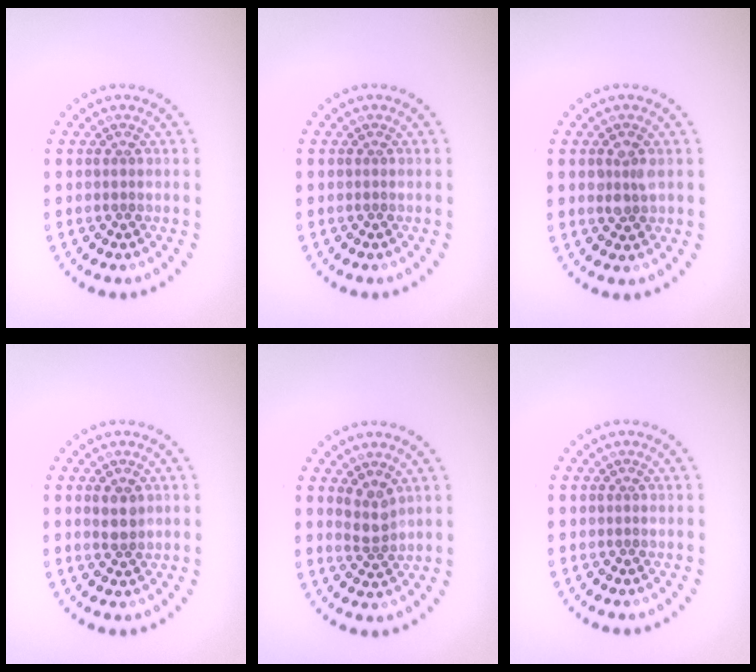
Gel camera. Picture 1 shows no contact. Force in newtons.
{"total": 0.0}
{"total": 2.0, "press": 2.0, "slide": 0.2}
{"total": 1.8, "press": 1.7, "slide": 0.6}
{"total": 2.0, "press": 1.6, "slide": 1.2}
{"total": 0.0}